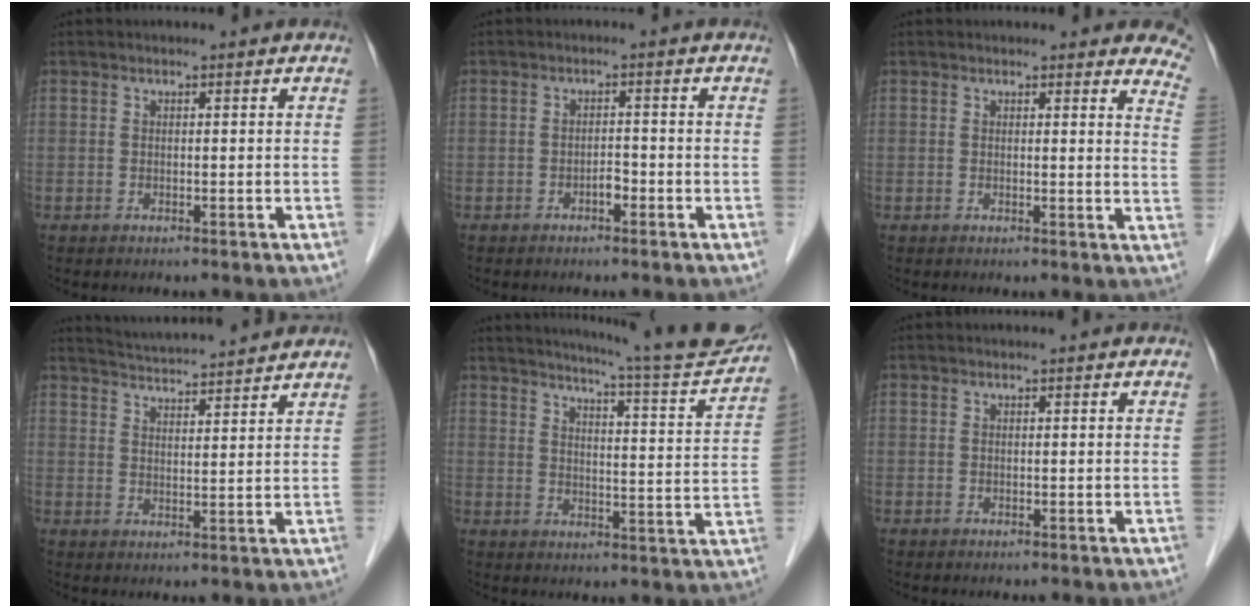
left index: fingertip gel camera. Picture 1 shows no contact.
{"total": 1.5, "force": [-1.0, 0.6, 0.9], "torque": [-0.014, 0.003, -0.016]}
{"total": 8.3, "force": [7.6, 2.0, 2.7], "torque": [-0.002, -0.027, 0.047]}
{"total": 11.0, "force": [10.5, 0.0, 3.4], "torque": [-0.065, 0.022, 0.151]}
{"total": 17.0, "force": [15.8, -0.5, 6.2], "torque": [-0.097, -0.053, 0.193]}
{"total": 0.0}